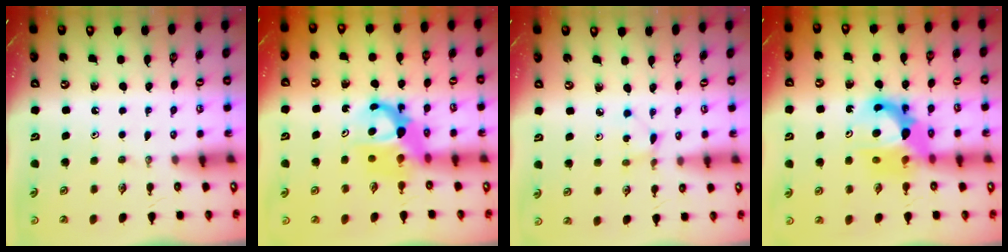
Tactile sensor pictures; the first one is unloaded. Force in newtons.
{"total": 7.8, "press": 7.7, "slide": 0.7}
{"total": 1.1, "press": 1.1, "slide": 0.1}
{"total": 12.3, "press": 12.2, "slide": 1.1}